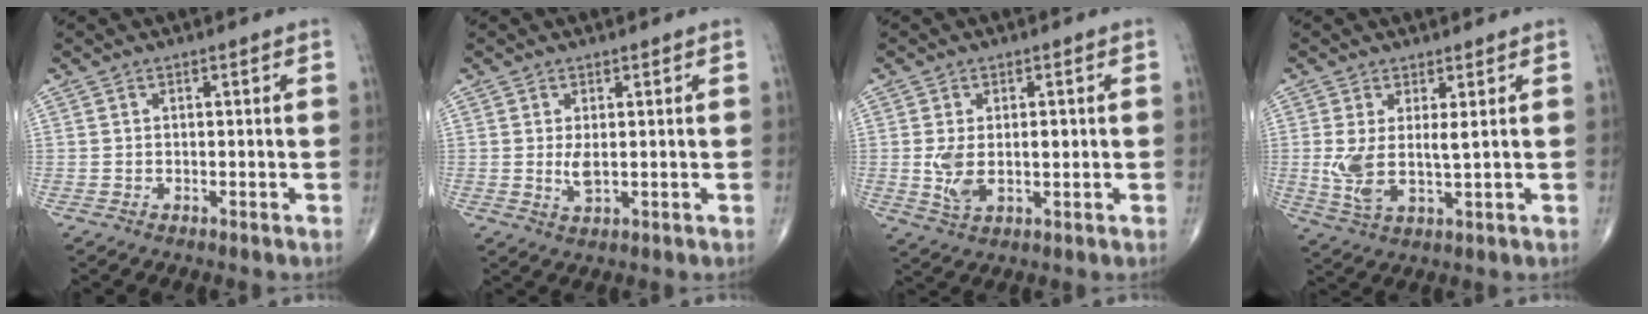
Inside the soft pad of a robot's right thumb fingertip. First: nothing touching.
{"total": 2.6, "force": [0.2, 1.0, 2.4], "torque": [-0.049, -0.009, 0.009]}
{"total": 6.5, "force": [0.1, 3.6, 5.4], "torque": [-0.103, -0.004, 0.008]}
{"total": 6.4, "force": [1.0, 2.1, 5.9], "torque": [-0.135, -0.018, 0.026]}